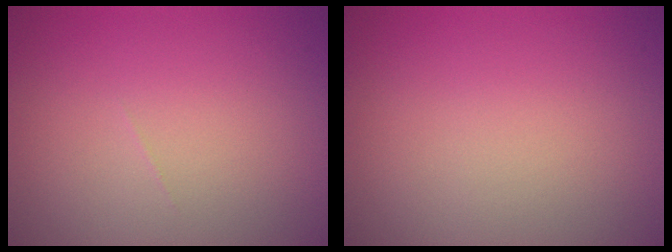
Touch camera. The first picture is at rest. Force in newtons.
{"total": 0.0}